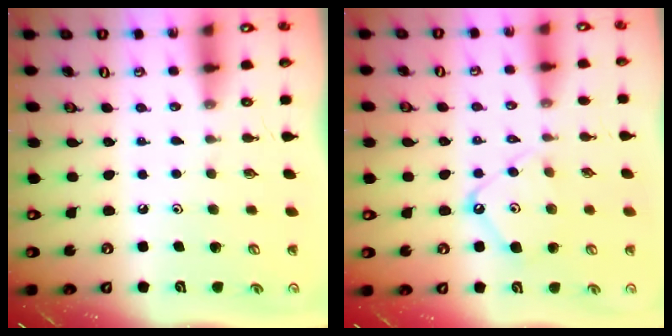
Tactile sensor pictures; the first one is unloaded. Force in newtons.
{"total": 8.6, "press": 8.6, "slide": 0.9}